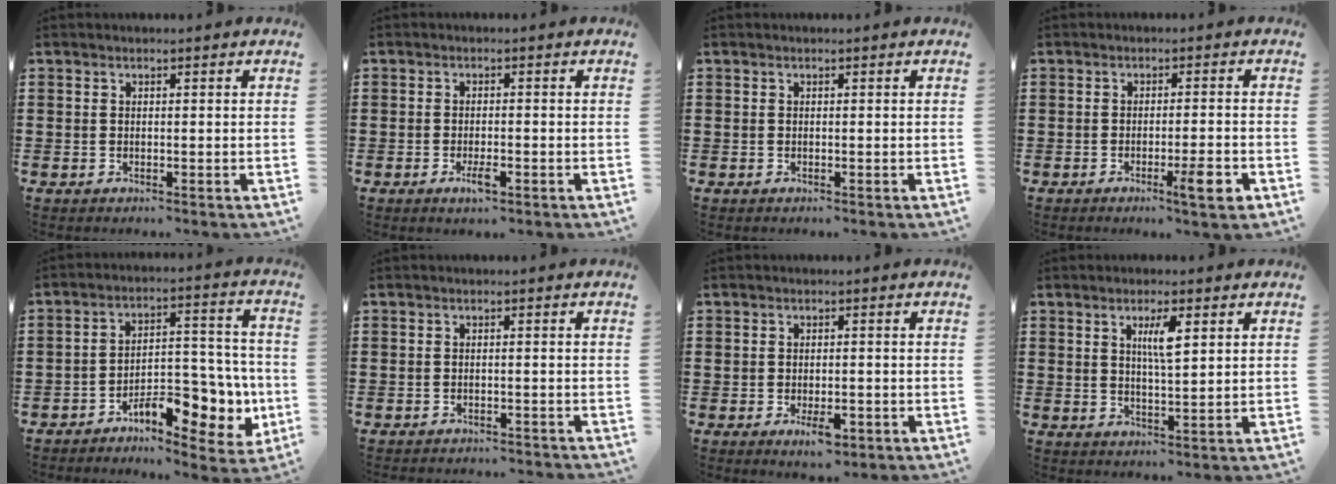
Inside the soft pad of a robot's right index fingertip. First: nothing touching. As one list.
[{"total": 2.8, "force": [-1.3, 0.8, 2.4], "torque": [-0.046, -0.002, -0.025]}, {"total": 0.0}, {"total": 4.9, "force": [-2.3, 0.1, 4.4], "torque": [-0.067, -0.012, -0.035]}, {"total": 9.8, "force": [-5.5, 4.6, 6.6], "torque": [-0.076, 0.014, -0.098]}, {"total": 1.3, "force": [-1.3, -0.1, 0.2], "torque": [-0.006, 0.002, -0.027]}, {"total": 3.6, "force": [-1.6, 1.6, 2.8], "torque": [-0.044, 0.005, -0.027]}, {"total": 4.0, "force": [1.5, 0.8, 3.7], "torque": [-0.069, 0.002, 0.021]}]